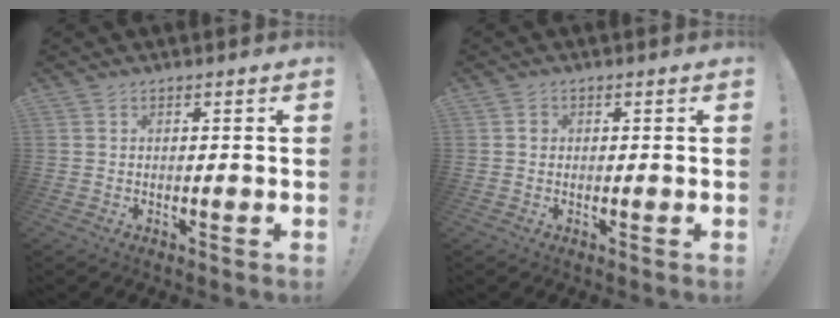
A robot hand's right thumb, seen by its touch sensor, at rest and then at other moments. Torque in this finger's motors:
{"motor_torque": [0.33, 0.29, 0.21, -0.09, -0.03]}